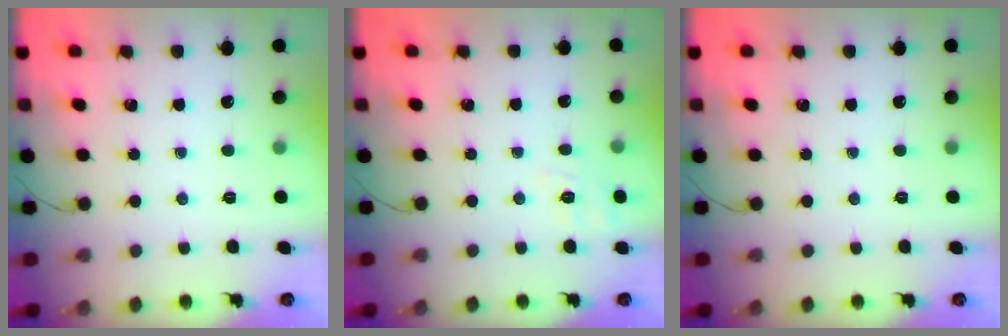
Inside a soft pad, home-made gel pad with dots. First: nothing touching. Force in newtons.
{"total": 6.7, "press": 6.4, "slide": 2.1}
{"total": 0.0}